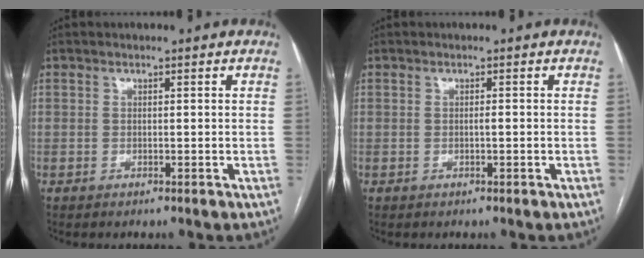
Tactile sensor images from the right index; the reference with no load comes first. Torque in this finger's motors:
{"motor_torque": [0.13, 0.04, -0.01, 0.01]}